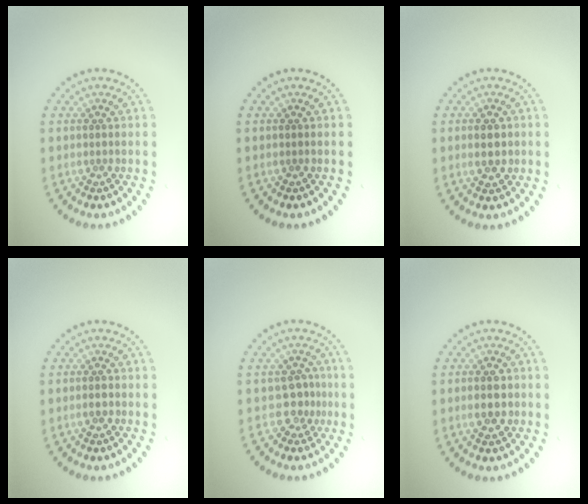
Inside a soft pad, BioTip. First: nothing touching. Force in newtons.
{"total": 0.0}
{"total": 2.1, "press": 2.1, "slide": 0.1}
{"total": 1.0, "press": 1.0, "slide": 0.3}
{"total": 1.9, "press": 1.4, "slide": 1.3}
{"total": 2.0, "press": 2.0, "slide": 0.2}